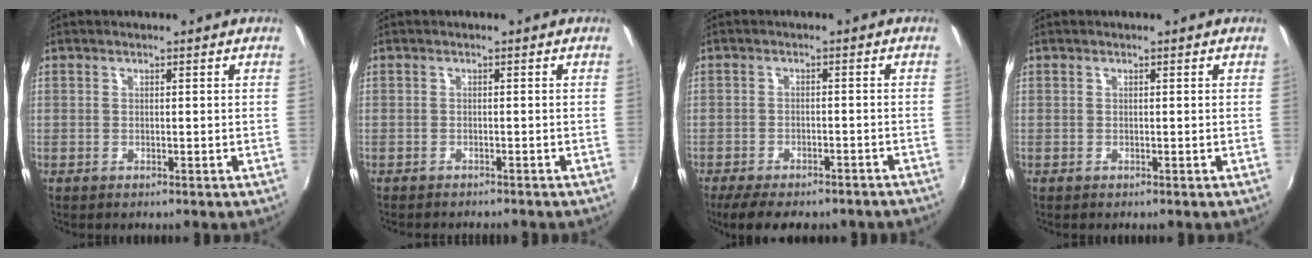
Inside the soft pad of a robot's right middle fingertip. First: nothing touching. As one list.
[{"total": 3.1, "force": [-2.9, 0.5, 1.0], "torque": [-0.026, -0.012, -0.045]}, {"total": 12.1, "force": [-9.8, 3.6, 6.1], "torque": [-0.130, -0.031, -0.139]}, {"total": 0.0}]